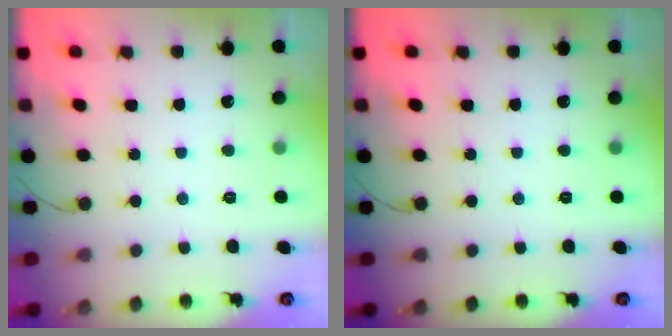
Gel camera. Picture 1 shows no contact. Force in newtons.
{"total": 0.0}